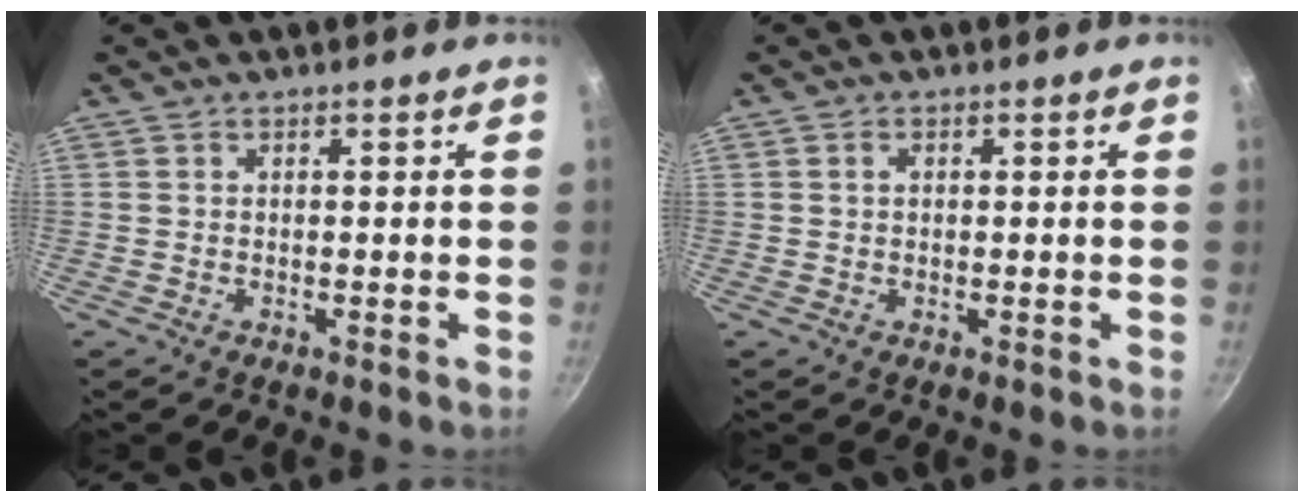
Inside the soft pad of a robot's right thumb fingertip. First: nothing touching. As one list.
[{"total": 1.2, "force": [0.2, 0.9, 0.7], "torque": [-0.010, 0.006, 0.004]}]